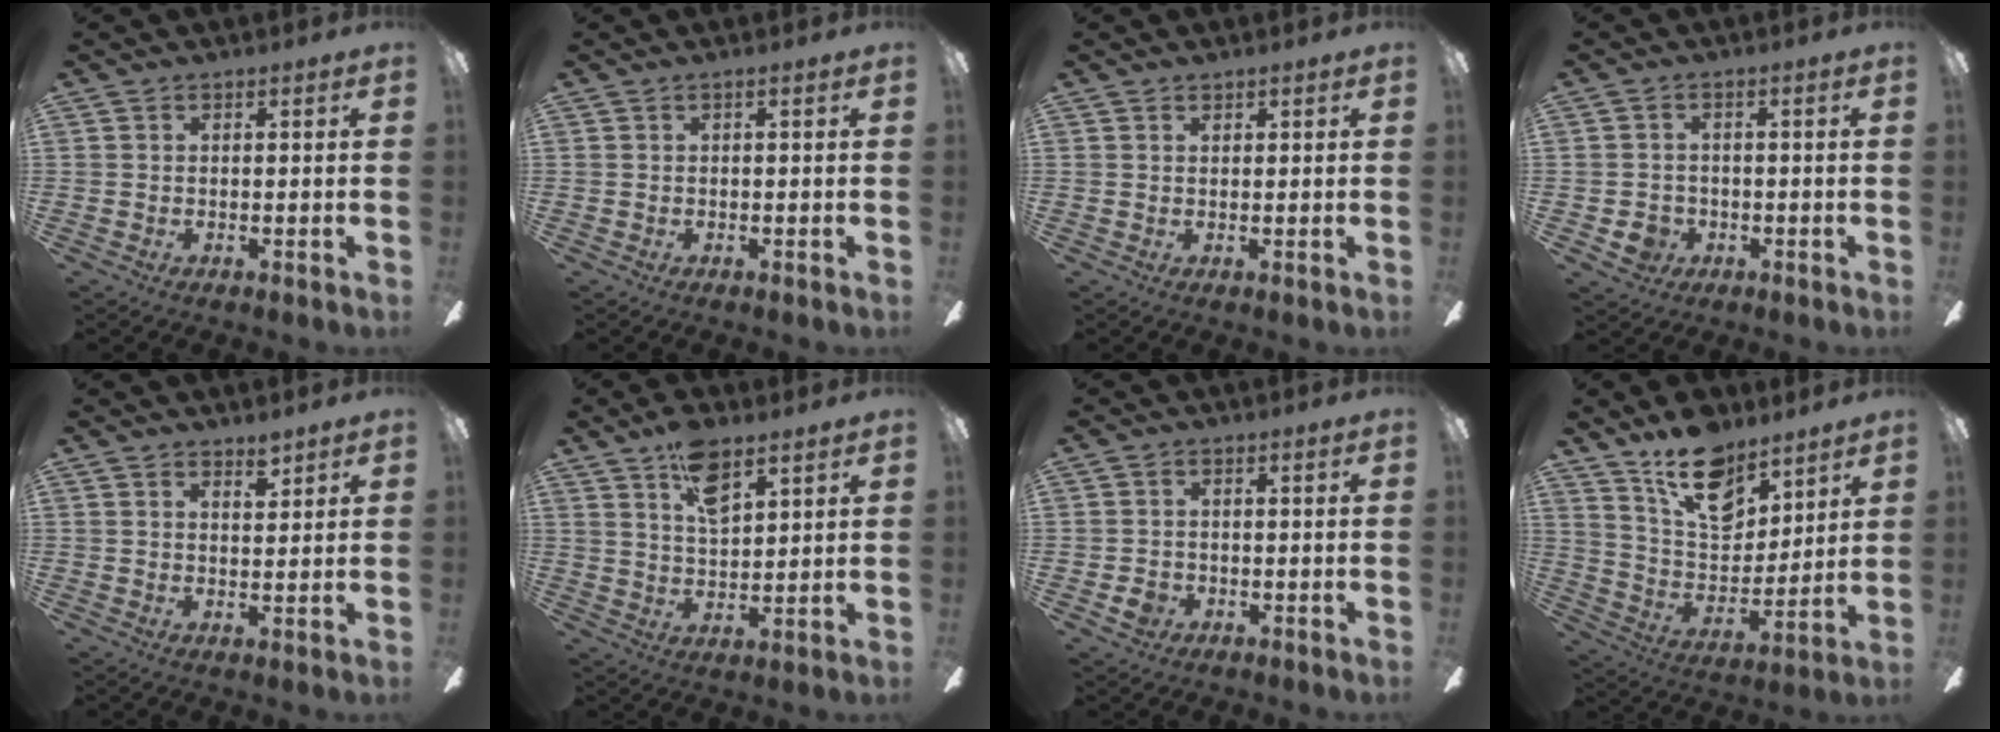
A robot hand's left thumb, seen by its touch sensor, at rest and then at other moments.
{"total": 0.0}
{"total": 0.9, "force": [0.7, 0.5, 0.2], "torque": [0.003, -0.003, 0.013]}
{"total": 4.6, "force": [-1.5, 4.1, 1.4], "torque": [-0.040, 0.009, -0.027]}
{"total": 3.6, "force": [3.1, 1.3, 1.3], "torque": [-0.007, -0.017, 0.052]}
{"total": 7.0, "force": [4.2, 3.2, 4.6], "torque": [-0.067, -0.013, 0.070]}
{"total": 3.3, "force": [-1.1, 2.8, 1.3], "torque": [-0.026, 0.005, -0.020]}
{"total": 17.0, "force": [11.8, 9.0, 8.2], "torque": [-0.132, -0.071, 0.216]}